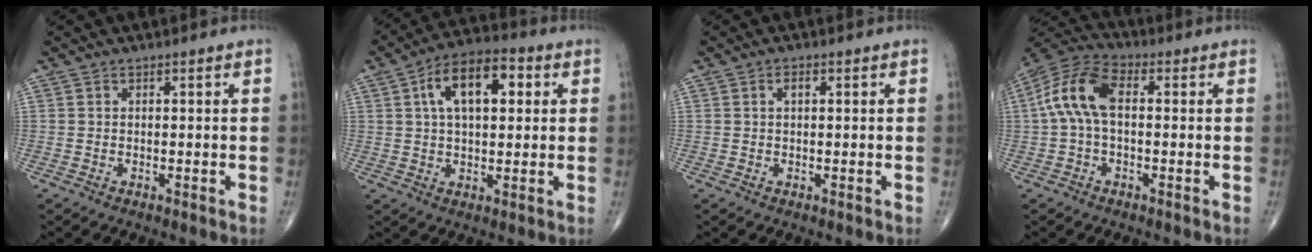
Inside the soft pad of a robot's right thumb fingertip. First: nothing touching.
{"total": 12.9, "force": [3.5, 6.7, 10.4], "torque": [-0.158, 0.017, 0.051]}
{"total": 1.6, "force": [0.5, 0.8, 1.3], "torque": [-0.024, 0.005, 0.008]}
{"total": 10.6, "force": [0.7, 5.8, 8.9], "torque": [-0.186, 0.032, 0.003]}